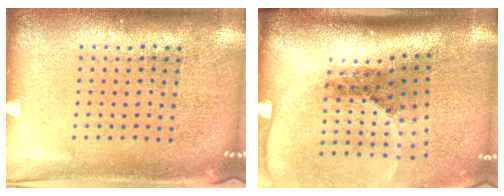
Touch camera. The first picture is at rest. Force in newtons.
{"total": 2.7, "press": 1.9, "slide": 2.0}